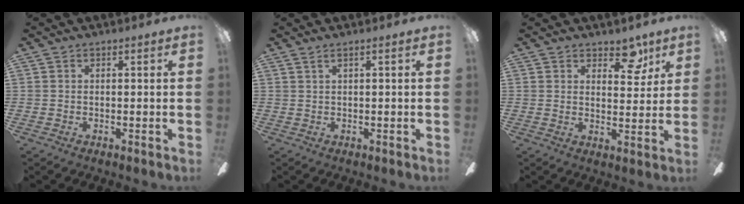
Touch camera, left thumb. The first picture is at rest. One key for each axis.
{"total": 1.3, "fx": 0.5, "fy": 0.1, "fz": 1.2, "tx": -0.024, "ty": 0.000, "tz": 0.009}
{"total": 7.2, "fx": 4.6, "fy": 4.1, "fz": 3.7, "tx": -0.027, "ty": -0.016, "tz": 0.076}